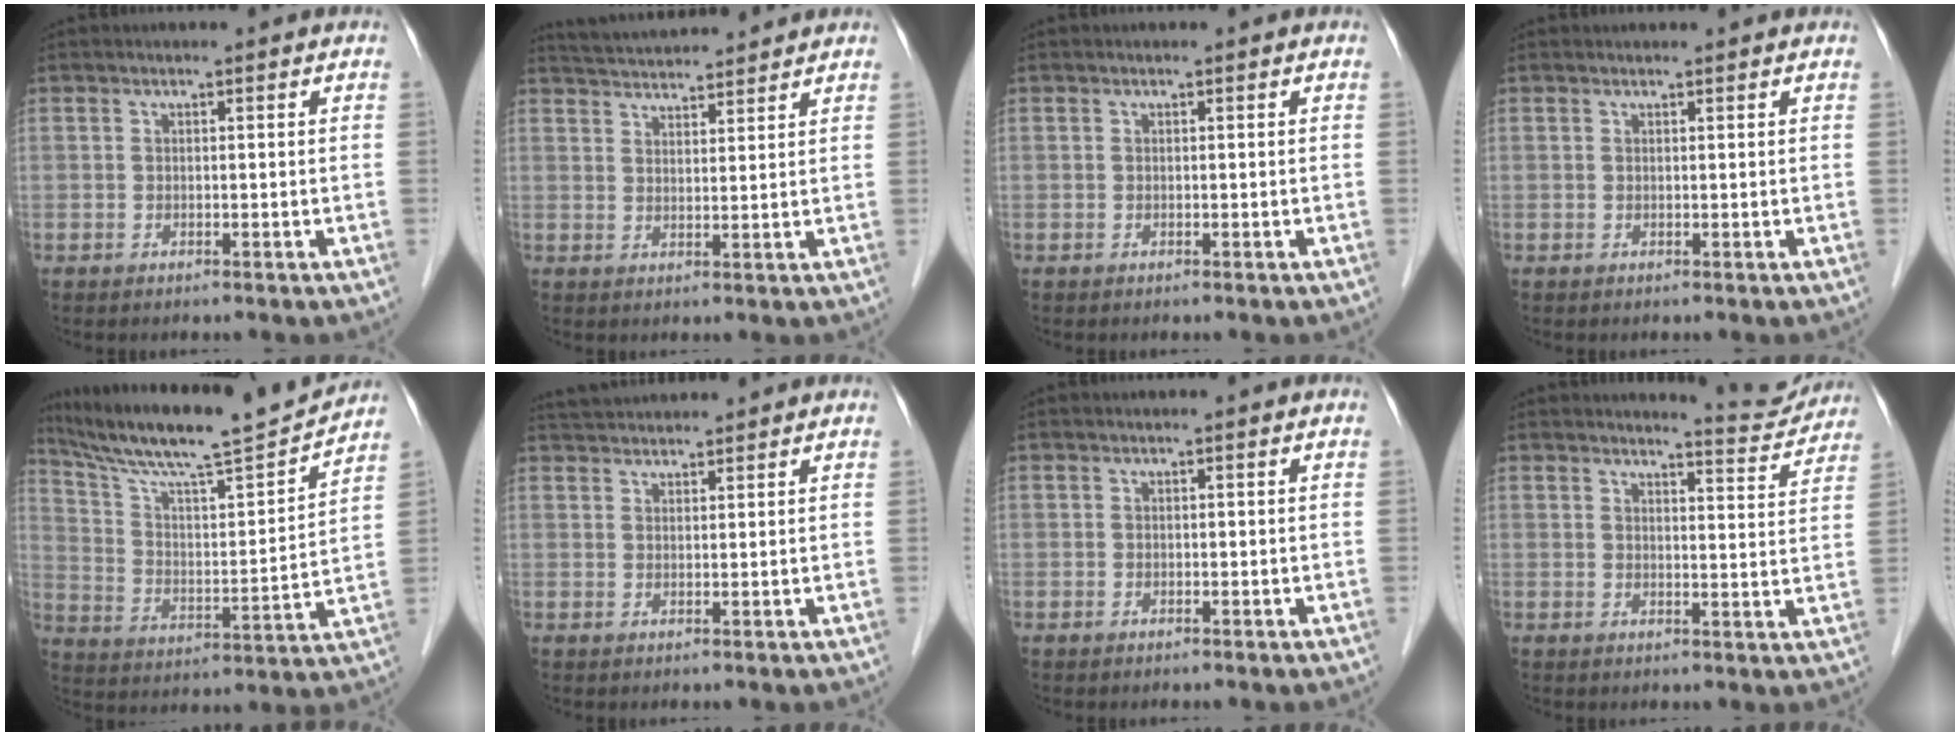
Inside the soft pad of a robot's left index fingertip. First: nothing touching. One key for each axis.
{"total": 9.0, "fx": 8.7, "fy": 0.6, "fz": 2.3, "tx": -0.046, "ty": 0.029, "tz": 0.136}
{"total": 0.0}
{"total": 1.2, "fx": 1.2, "fy": 0.0, "fz": 0.2, "tx": -0.008, "ty": 0.008, "tz": 0.017}
{"total": 19.2, "fx": 17.2, "fy": 0.0, "fz": 8.6, "tx": -0.154, "ty": -0.001, "tz": 0.280}
{"total": 5.9, "fx": 5.7, "fy": 0.5, "fz": 1.4, "tx": -0.029, "ty": 0.040, "tz": 0.095}
{"total": 0.0}
{"total": 5.7, "fx": 5.7, "fy": 0.1, "fz": 0.0, "tx": -0.008, "ty": -0.025, "tz": 0.063}